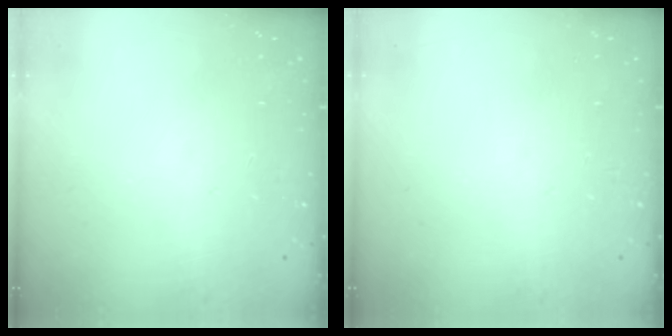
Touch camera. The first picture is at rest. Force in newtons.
{"total": 0.0}